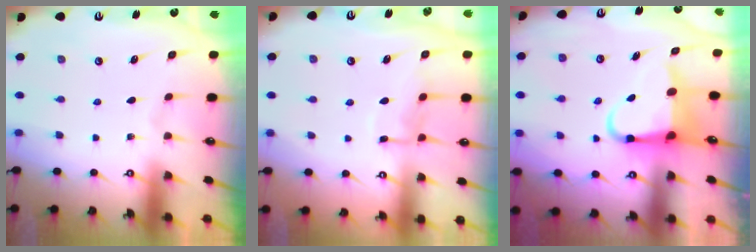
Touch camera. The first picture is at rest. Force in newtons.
{"total": 7.2, "press": 7.2, "slide": 0.6}
{"total": 6.5, "press": 6.4, "slide": 1.1}